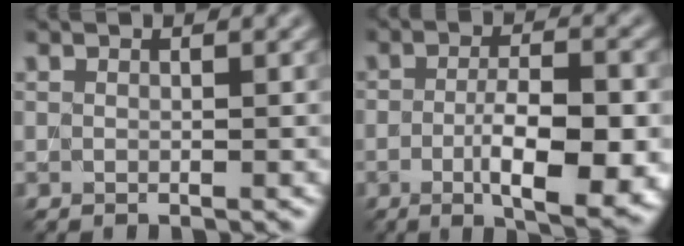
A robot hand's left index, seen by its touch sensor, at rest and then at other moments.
{"total": 8.4, "force": [-2.3, 2.5, 7.7], "torque": [-0.123, -0.010, -0.030]}